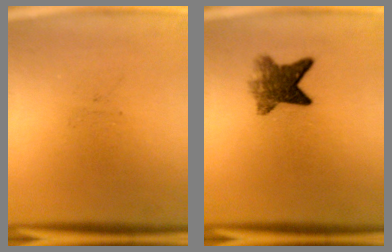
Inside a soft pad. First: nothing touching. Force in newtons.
{"total": 5.9}